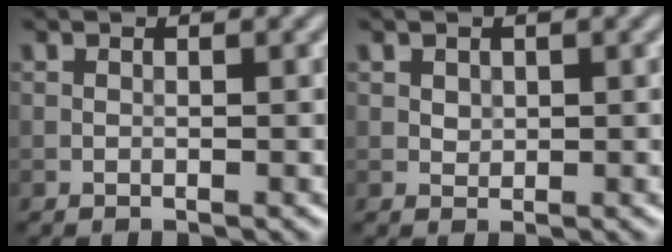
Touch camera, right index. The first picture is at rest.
{"total": 0.8, "force": [0.4, 0.7, 0.3], "torque": [-0.005, -0.004, 0.010]}